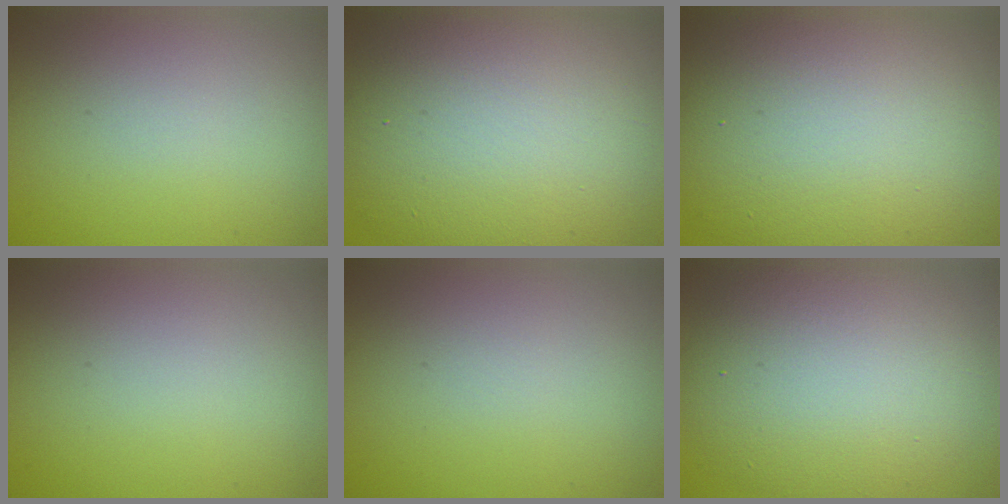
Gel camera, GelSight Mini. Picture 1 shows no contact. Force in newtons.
{"total": 13.8, "press": 13.7, "slide": 0.7}
{"total": 13.8, "press": 13.8, "slide": 1.1}
{"total": 0.0}
{"total": 0.0}
{"total": 8.9, "press": 8.9, "slide": 0.3}